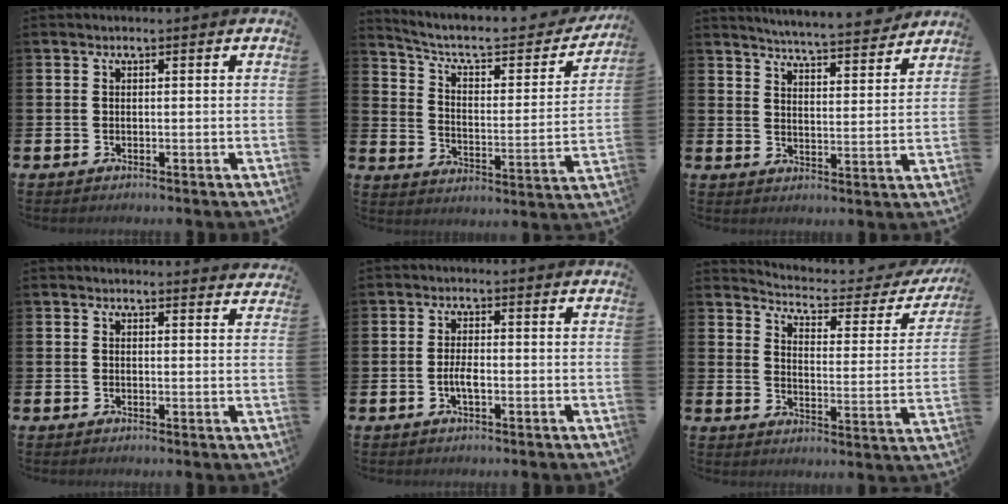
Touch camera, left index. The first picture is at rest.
{"total": 7.4, "force": [6.1, 2.4, 3.4], "torque": [-0.092, -0.043, 0.097]}
{"total": 5.7, "force": [5.7, -0.1, 0.8], "torque": [-0.032, -0.047, 0.097]}
{"total": 1.7, "force": [1.7, 0.1, -0.1], "torque": [0.010, -0.011, 0.029]}
{"total": 2.4, "force": [-0.6, 0.8, 2.1], "torque": [-0.036, 0.001, -0.014]}
{"total": 4.2, "force": [3.7, 1.3, 1.4], "torque": [-0.047, -0.035, 0.053]}